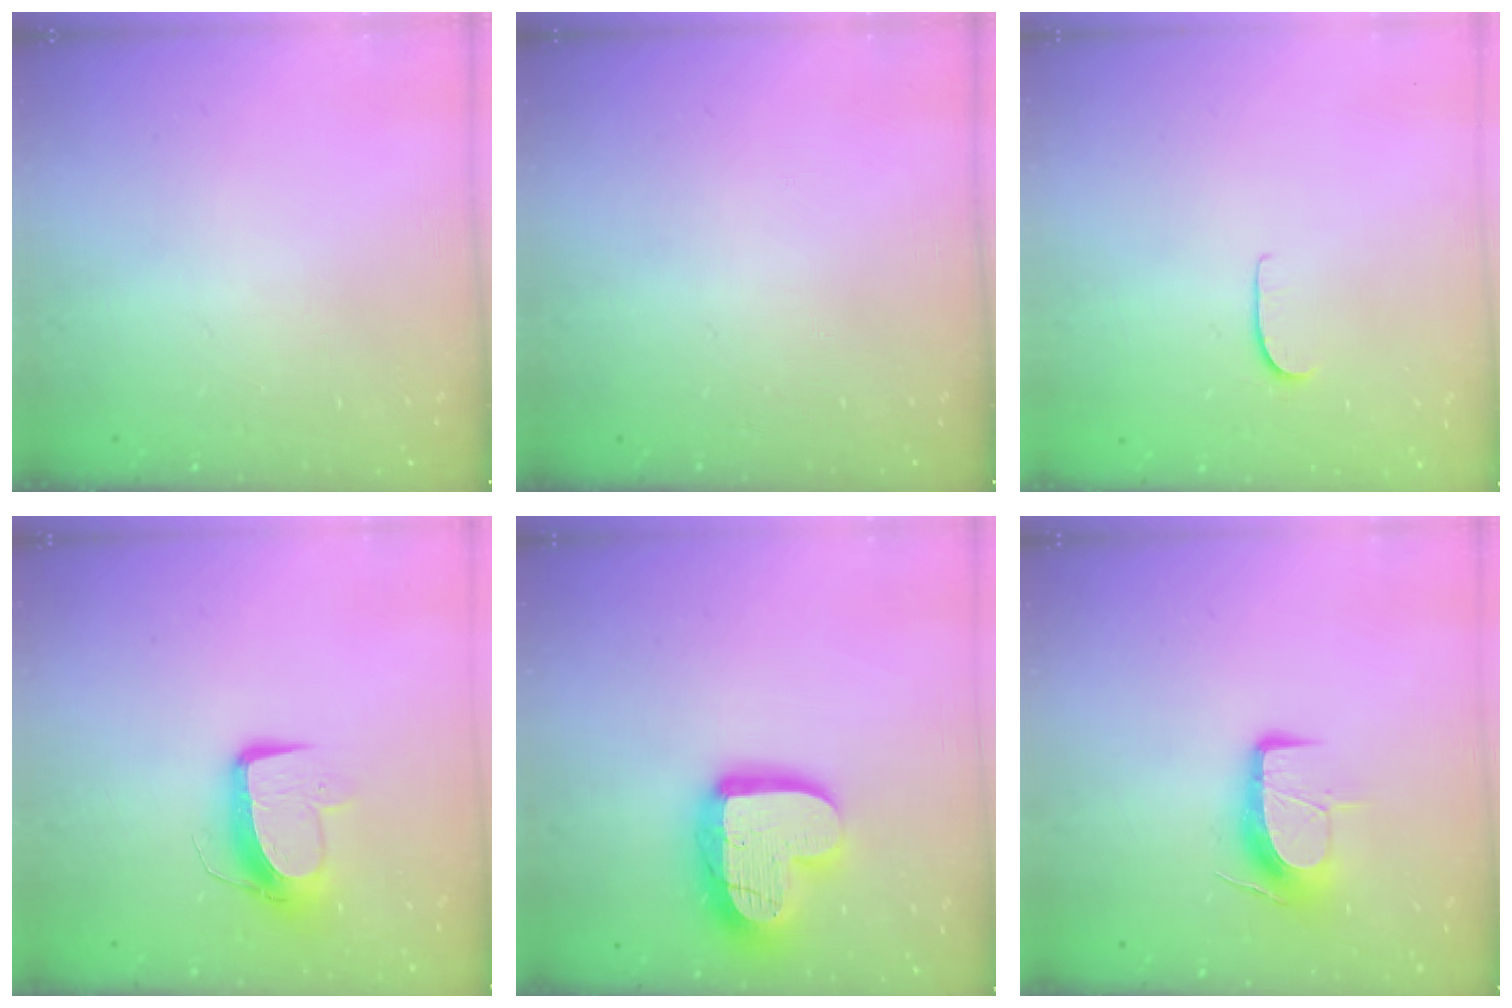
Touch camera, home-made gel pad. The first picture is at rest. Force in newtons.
{"total": 0.0}
{"total": 4.2, "press": 4.2, "slide": 0.4}
{"total": 9.8, "press": 9.8, "slide": 0.5}
{"total": 16.9, "press": 16.9, "slide": 1.4}
{"total": 10.5, "press": 10.5, "slide": 0.9}